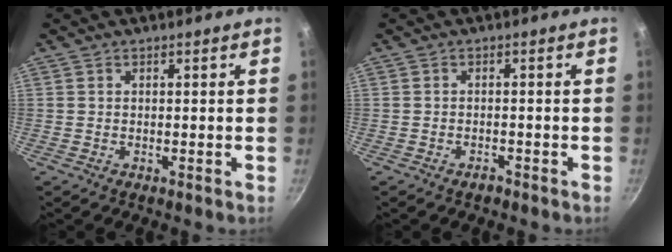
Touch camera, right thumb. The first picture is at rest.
{"total": 1.3, "force": [-1.1, 0.5, 0.5], "torque": [-0.008, 0.012, -0.015]}